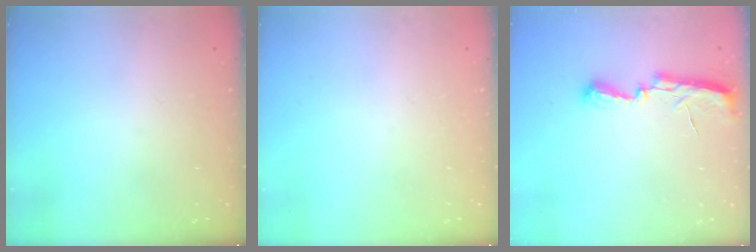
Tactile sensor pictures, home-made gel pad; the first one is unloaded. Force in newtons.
{"total": 0.0}
{"total": 7.0, "press": 7.0, "slide": 0.5}